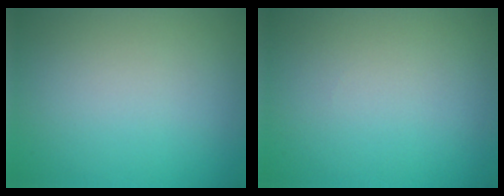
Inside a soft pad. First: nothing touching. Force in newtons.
{"total": 0.0}